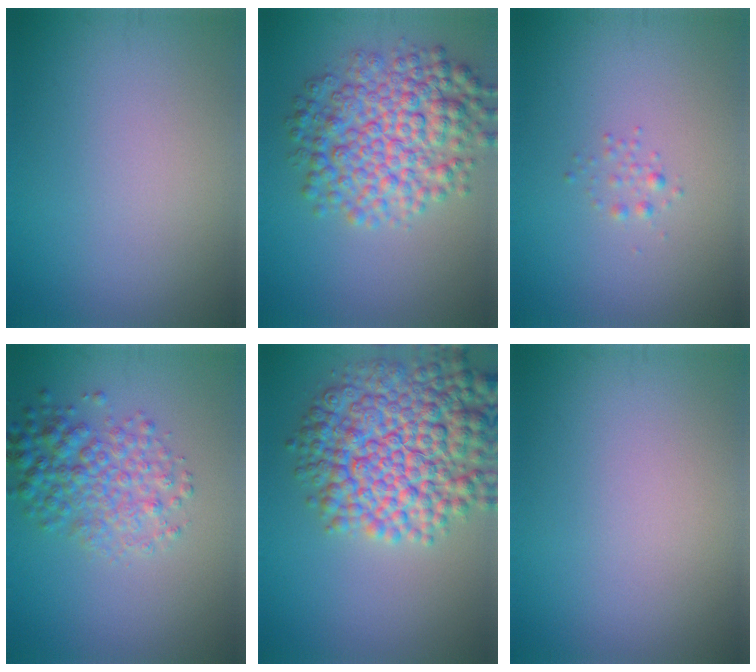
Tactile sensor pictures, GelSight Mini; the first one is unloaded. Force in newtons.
{"total": 7.7, "press": 7.7, "slide": 0.1}
{"total": 0.8, "press": 0.8, "slide": 0.0}
{"total": 4.5, "press": 4.5, "slide": 0.1}
{"total": 10.8, "press": 10.8, "slide": 0.3}
{"total": 0.0}